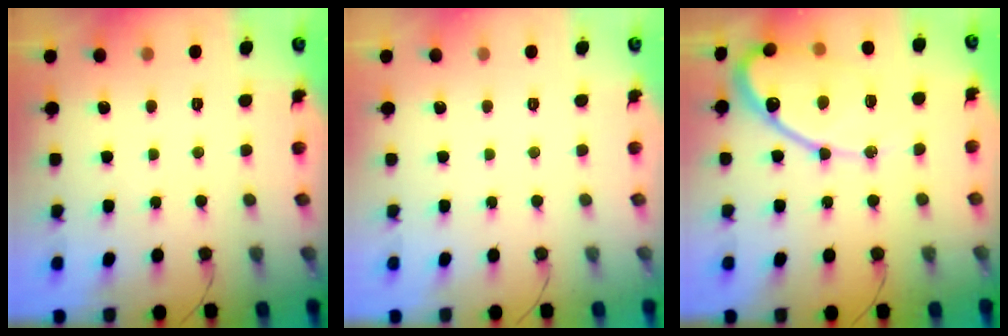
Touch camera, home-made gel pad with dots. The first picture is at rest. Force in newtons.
{"total": 0.0}
{"total": 15.7, "press": 15.7, "slide": 1.1}